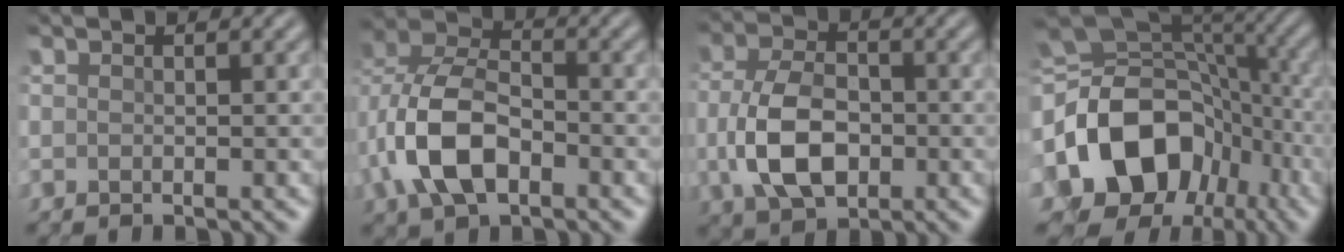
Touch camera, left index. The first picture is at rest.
{"total": 7.6, "force": [-2.2, 4.5, 5.7], "torque": [-0.126, 0.009, -0.047]}
{"total": 6.8, "force": [-1.5, 4.1, 5.3], "torque": [-0.120, 0.003, -0.028]}
{"total": 13.4, "force": [-3.2, 9.9, 8.5], "torque": [-0.165, 0.001, -0.061]}